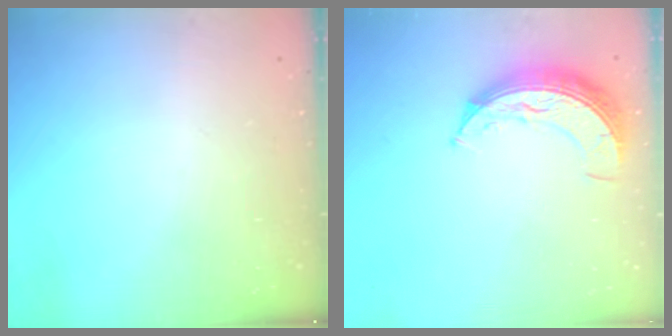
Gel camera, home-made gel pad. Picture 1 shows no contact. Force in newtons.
{"total": 9.1, "press": 9.1, "slide": 0.6}